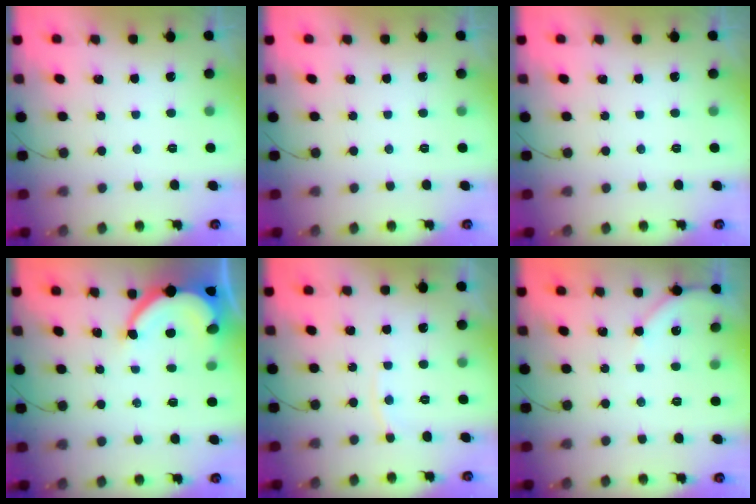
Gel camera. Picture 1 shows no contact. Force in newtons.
{"total": 0.0}
{"total": 0.0}
{"total": 7.3, "press": 7.3, "slide": 0.8}
{"total": 5.1, "press": 5.1, "slide": 0.6}
{"total": 4.3, "press": 4.2, "slide": 0.7}